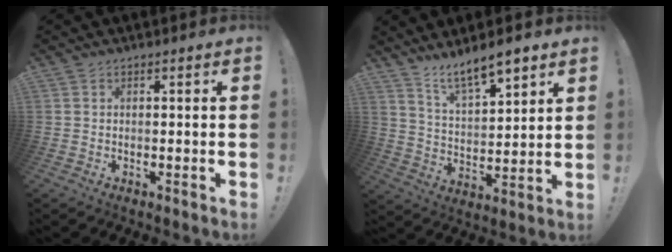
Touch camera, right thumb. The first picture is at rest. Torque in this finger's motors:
{"motor_torque": [-0.01, 0.12, 0.18, 0.16, 0.03]}